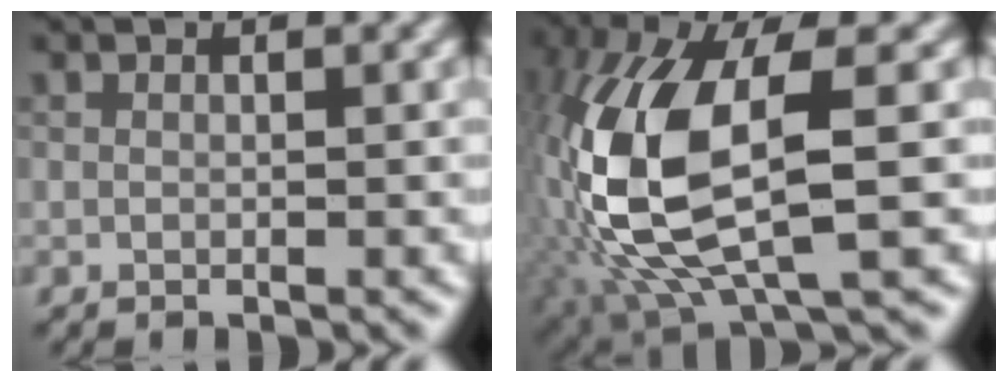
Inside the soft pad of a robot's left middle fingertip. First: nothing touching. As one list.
[{"total": 12.4, "force": [-0.8, 5.1, 11.3], "torque": [-0.252, -0.011, -0.011]}]